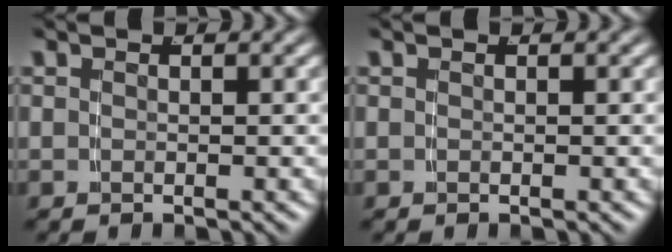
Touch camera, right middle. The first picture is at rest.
{"total": 0.0}